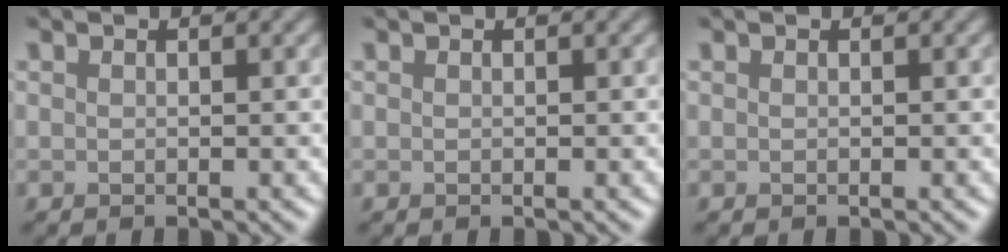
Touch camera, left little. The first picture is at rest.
{"total": 0.0}
{"total": 0.0}